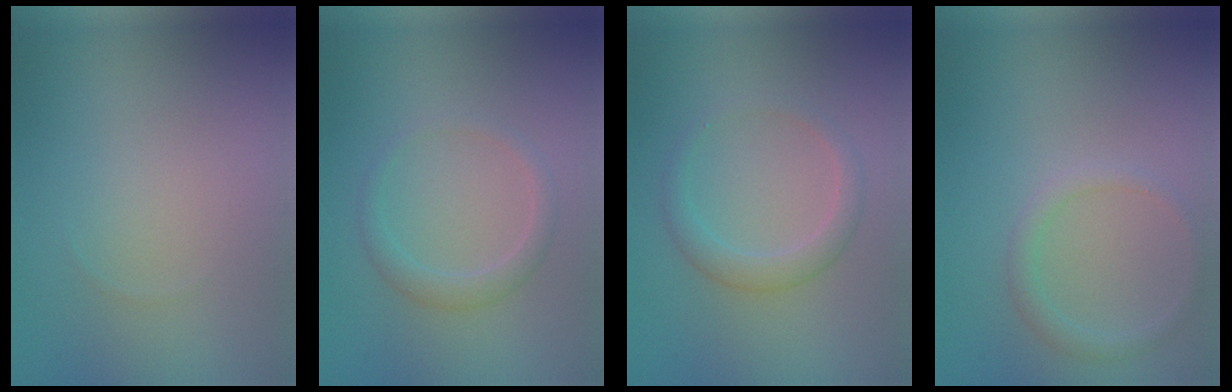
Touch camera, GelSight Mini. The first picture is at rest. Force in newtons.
{"total": 1.7, "press": 1.7, "slide": 0.2}
{"total": 2.1, "press": 2.1, "slide": 0.2}
{"total": 1.4, "press": 1.4, "slide": 0.2}